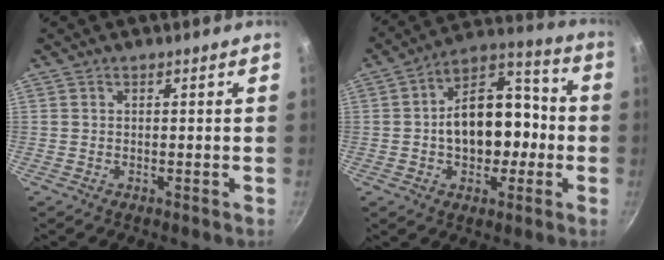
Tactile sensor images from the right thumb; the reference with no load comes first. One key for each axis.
{"total": 16.7, "fx": -1.2, "fy": 10.5, "fz": 12.9, "tx": -0.157, "ty": 0.041, "tz": -0.024}